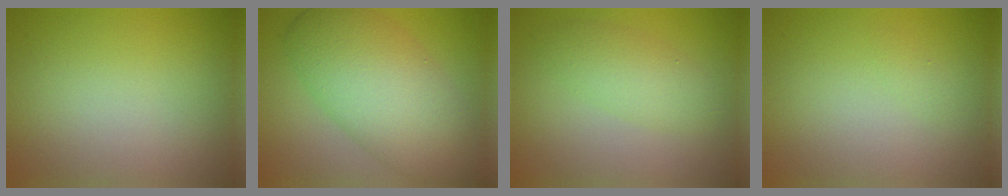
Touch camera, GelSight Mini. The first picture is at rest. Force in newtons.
{"total": 10.0, "press": 10.0, "slide": 0.2}
{"total": 3.1, "press": 3.1, "slide": 0.0}
{"total": 0.5, "press": 0.5, "slide": 0.0}